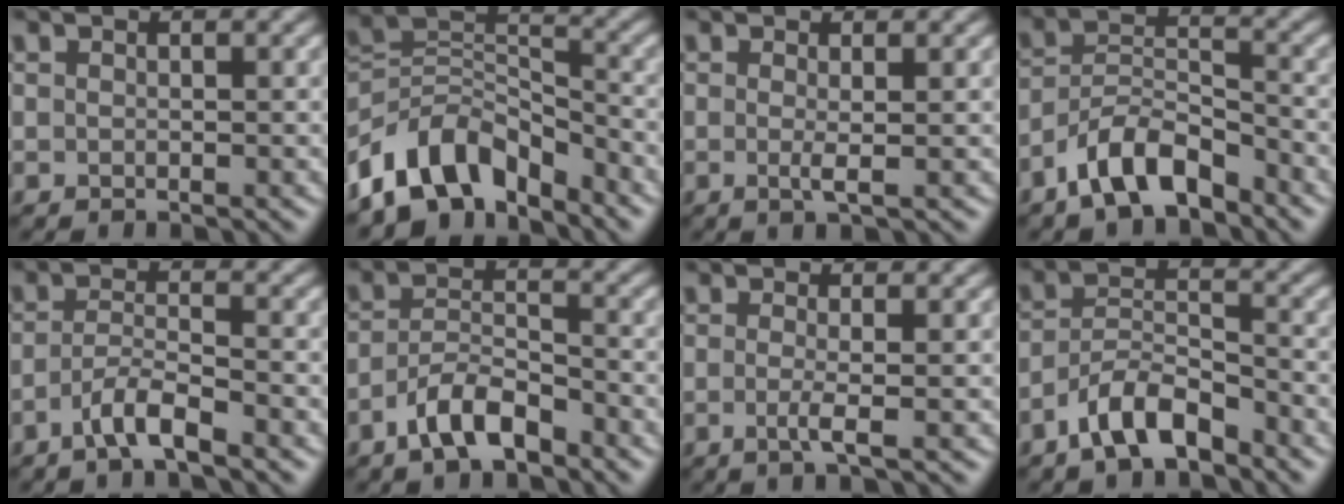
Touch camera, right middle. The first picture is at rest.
{"total": 8.5, "force": [-6.1, 4.3, 4.1], "torque": [-0.055, 0.002, -0.129]}
{"total": 1.4, "force": [0.0, 0.2, 1.3], "torque": [-0.027, -0.004, -0.003]}
{"total": 5.8, "force": [-4.1, 2.3, 3.3], "torque": [-0.055, 0.005, -0.082]}
{"total": 3.2, "force": [-2.2, 0.5, 2.3], "torque": [-0.046, 0.006, -0.048]}
{"total": 4.3, "force": [-3.0, 1.6, 2.7], "torque": [-0.050, 0.008, -0.059]}
{"total": 2.0, "force": [-0.3, 0.5, 1.9], "torque": [-0.036, -0.008, -0.011]}
{"total": 4.9, "force": [-3.5, 1.8, 2.9], "torque": [-0.050, 0.007, -0.070]}